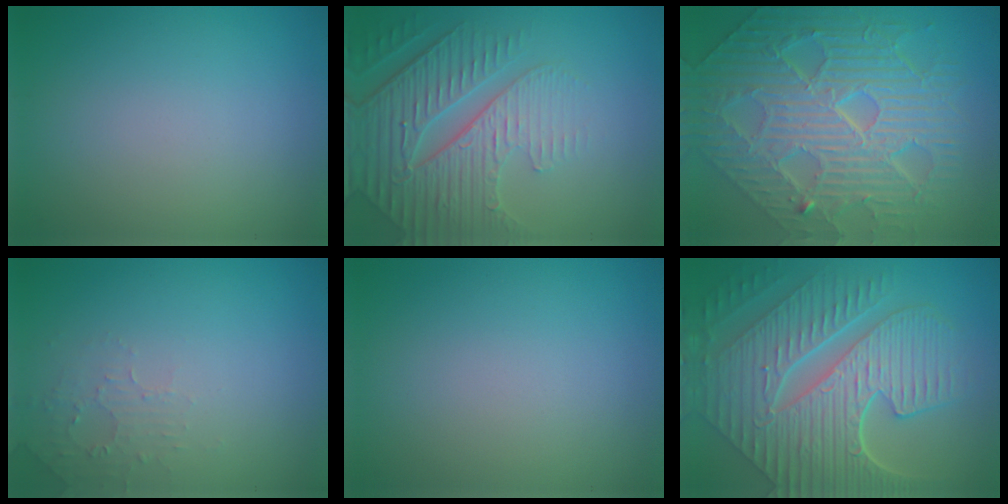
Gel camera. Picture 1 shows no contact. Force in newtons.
{"total": 6.1, "press": 4.9, "slide": 3.5}
{"total": 10.8, "press": 7.4, "slide": 7.9}
{"total": 1.6, "press": 1.6, "slide": 0.4}
{"total": 0.0}
{"total": 10.6, "press": 7.3, "slide": 7.7}